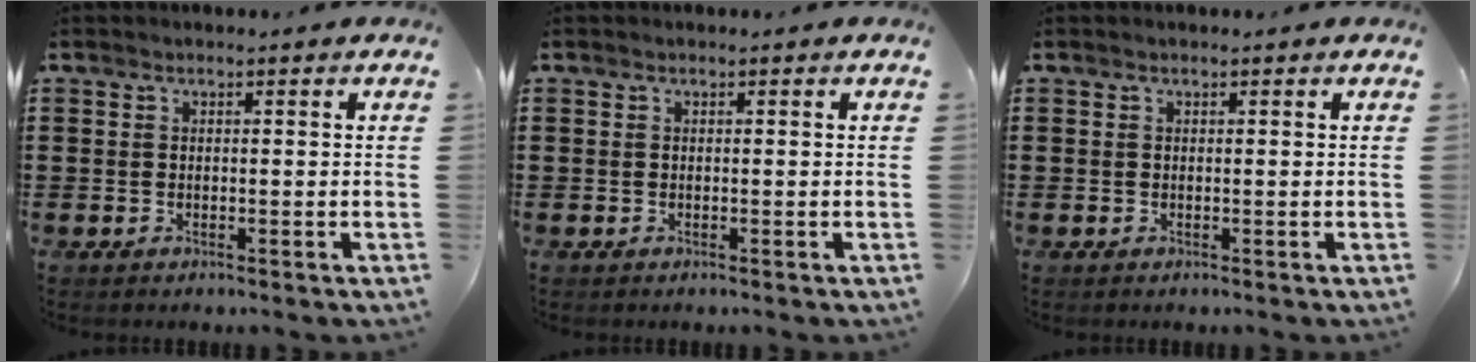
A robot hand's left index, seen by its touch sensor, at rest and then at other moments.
{"total": 0.0}
{"total": 0.0}